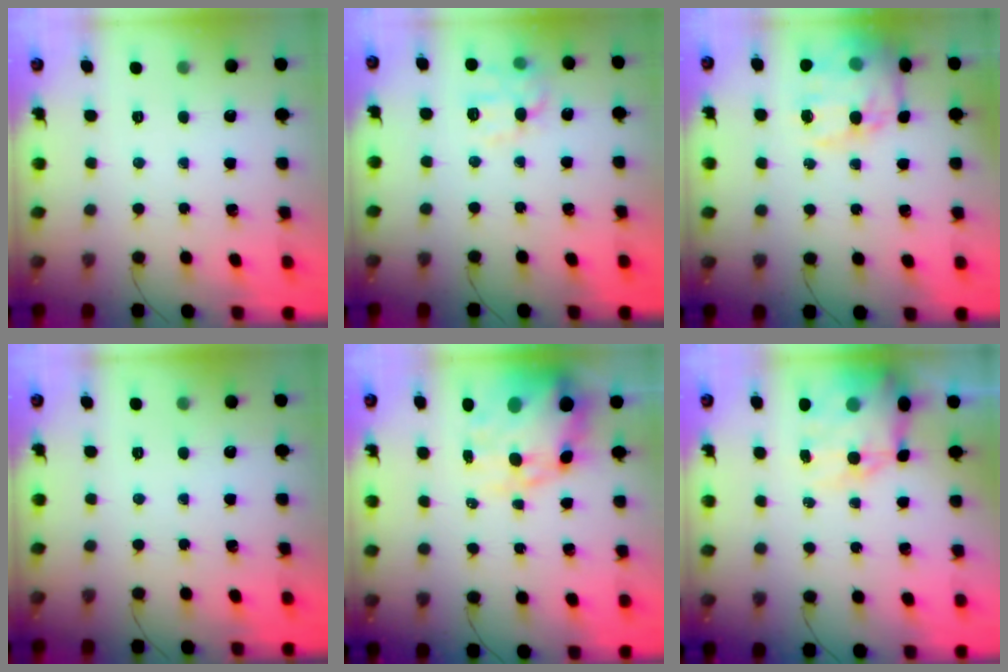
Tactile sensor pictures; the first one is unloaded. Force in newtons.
{"total": 11.2, "press": 11.2, "slide": 0.4}
{"total": 15.5, "press": 15.2, "slide": 3.1}
{"total": 0.0}
{"total": 15.0, "press": 14.5, "slide": 3.8}
{"total": 12.0, "press": 11.5, "slide": 3.4}